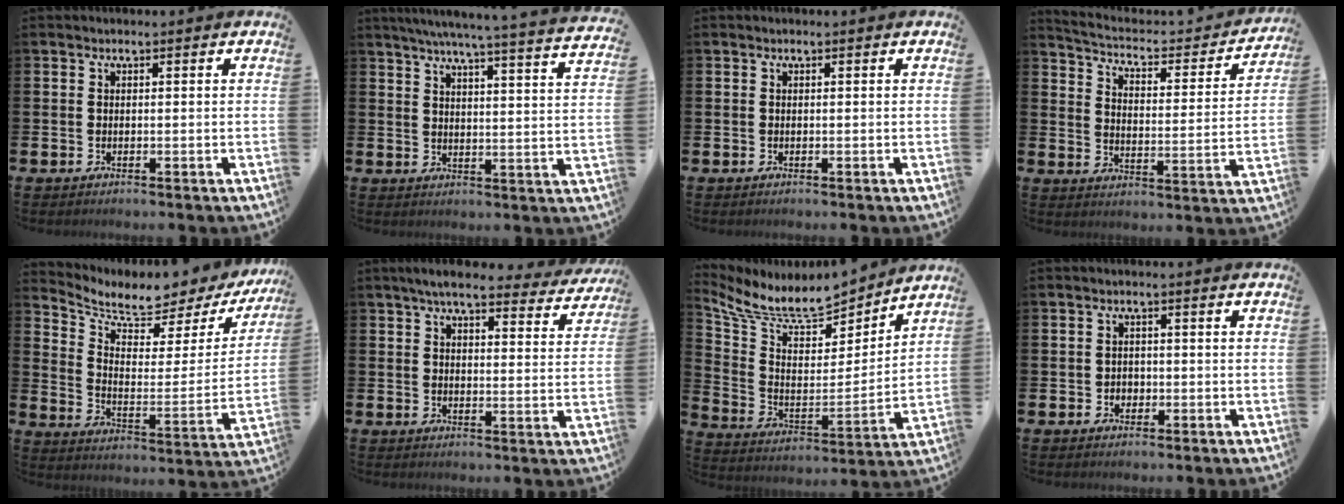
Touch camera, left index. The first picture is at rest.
{"total": 5.9, "force": [5.6, -0.5, 1.9], "torque": [-0.046, -0.046, 0.091]}
{"total": 0.0}
{"total": 4.6, "force": [4.0, 1.7, 1.6], "torque": [-0.047, -0.038, 0.056]}
{"total": 6.1, "force": [5.4, 2.2, 1.9], "torque": [-0.068, -0.044, 0.086]}
{"total": 6.1, "force": [5.4, 1.0, 2.5], "torque": [-0.052, -0.024, 0.093]}
{"total": 8.8, "force": [8.1, 2.6, 2.5], "torque": [-0.096, -0.056, 0.140]}
{"total": 1.4, "force": [-0.4, 1.4, 0.3], "torque": [0.000, 0.003, -0.012]}